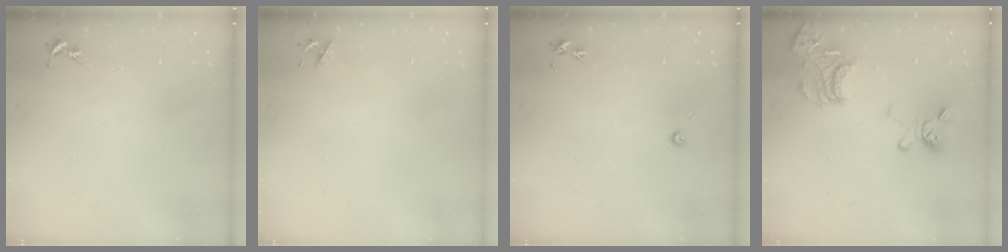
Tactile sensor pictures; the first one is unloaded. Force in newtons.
{"total": 4.1, "press": 4.0, "slide": 0.7}
{"total": 3.9, "press": 3.9, "slide": 0.5}
{"total": 17.7, "press": 17.7, "slide": 1.6}